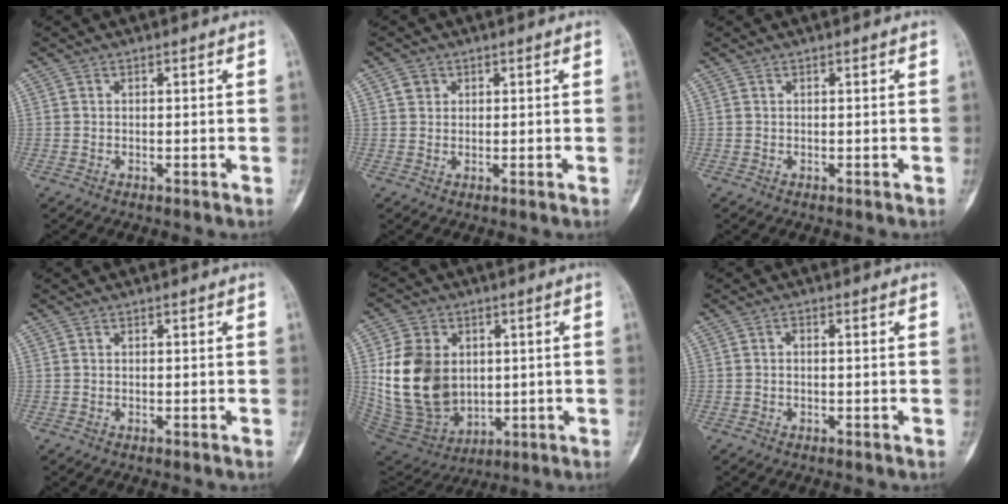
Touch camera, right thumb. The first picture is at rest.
{"total": 2.0, "force": [0.9, 1.7, 0.5], "torque": [0.003, -0.003, 0.013]}
{"total": 0.0}
{"total": 0.0}
{"total": 17.6, "force": [2.0, 13.3, 11.4], "torque": [-0.185, -0.015, 0.062]}
{"total": 0.9, "force": [0.0, 0.4, 0.8], "torque": [-0.012, 0.002, -0.002]}